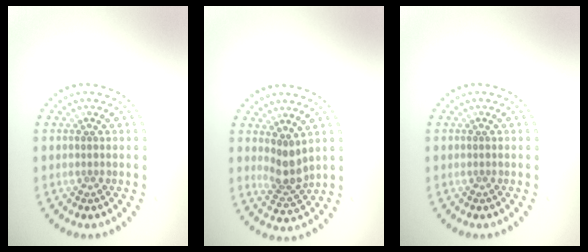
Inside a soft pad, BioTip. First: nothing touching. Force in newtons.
{"total": 2.6, "press": 1.9, "slide": 1.8}
{"total": 0.0}